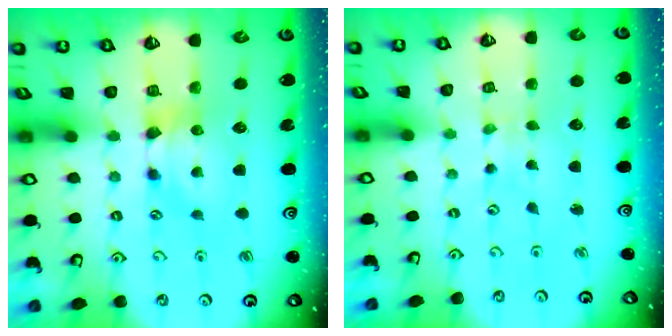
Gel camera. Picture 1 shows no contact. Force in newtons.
{"total": 5.0, "press": 5.0, "slide": 0.1}